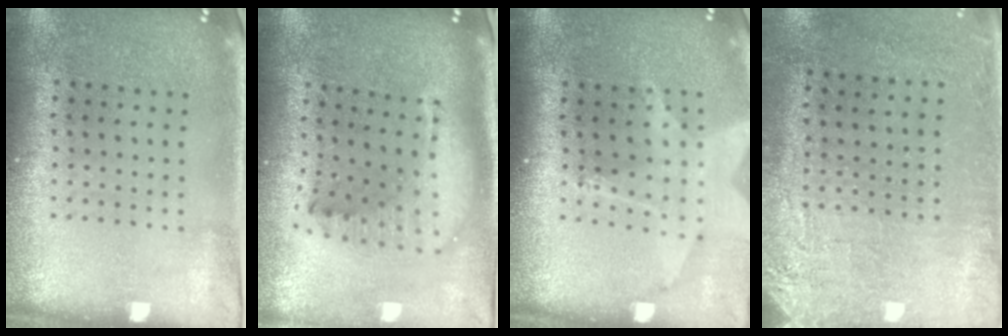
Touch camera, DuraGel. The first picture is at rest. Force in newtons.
{"total": 2.3, "press": 1.7, "slide": 1.5}
{"total": 1.8, "press": 1.5, "slide": 1.0}
{"total": 2.7, "press": 2.3, "slide": 1.4}